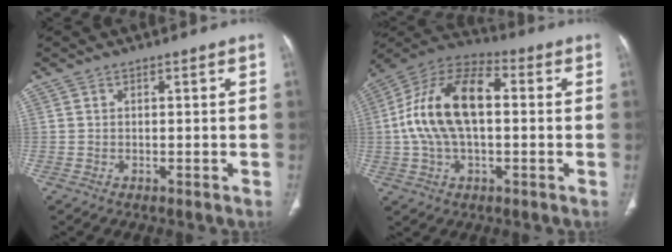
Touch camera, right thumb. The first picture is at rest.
{"total": 17.3, "force": [1.0, 9.4, 14.5], "torque": [-0.277, 0.035, 0.009]}